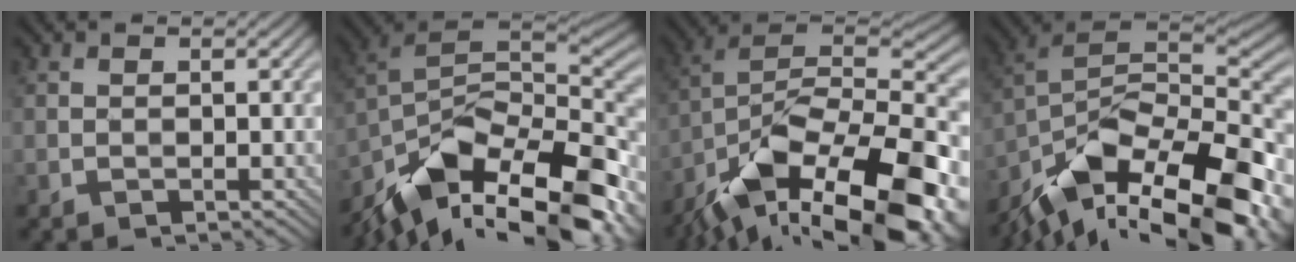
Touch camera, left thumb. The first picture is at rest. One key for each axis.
{"total": 15.7, "fx": -9.3, "fy": 7.3, "fz": 10.4, "tx": -0.224, "ty": -0.008, "tz": -0.164}
{"total": 19.2, "fx": -11.0, "fy": 8.7, "fz": 13.1, "tx": -0.247, "ty": -0.024, "tz": -0.192}
{"total": 17.5, "fx": -11.0, "fy": 8.1, "fz": 10.9, "tx": -0.227, "ty": -0.018, "tz": -0.188}